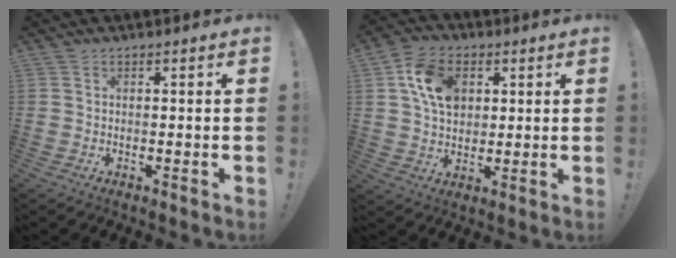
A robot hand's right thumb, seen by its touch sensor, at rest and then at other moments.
{"total": 12.8, "force": [3.9, 9.3, 7.8], "torque": [-0.125, 0.003, 0.076]}